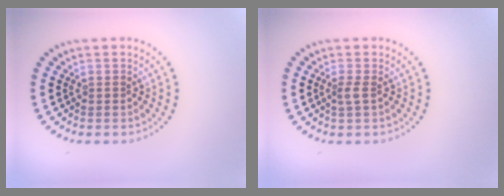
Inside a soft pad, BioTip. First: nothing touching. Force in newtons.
{"total": 1.0, "press": 0.8, "slide": 0.6}